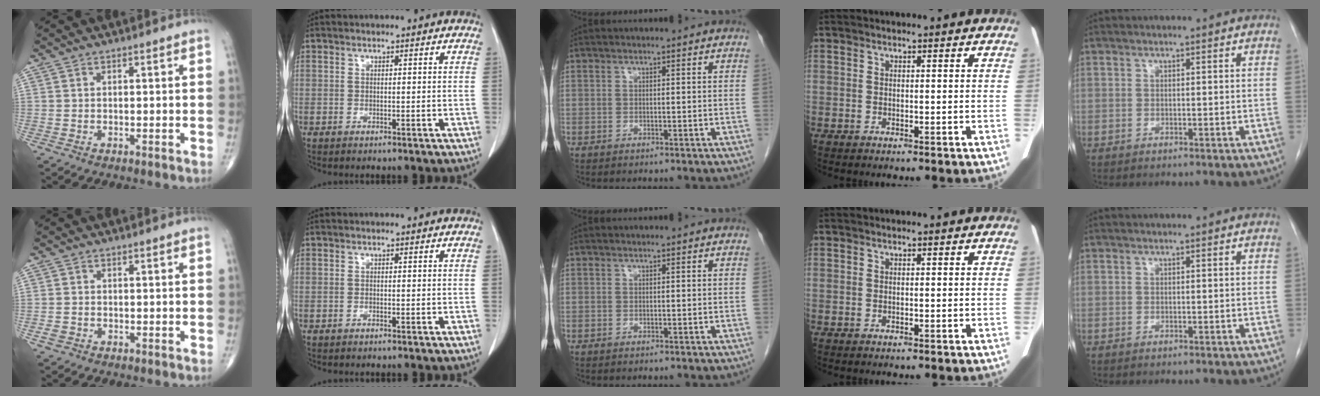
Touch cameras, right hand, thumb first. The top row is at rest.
{"thumb": {"total": 1.5, "force": [-0.8, 1.1, 0.6], "torque": [-0.012, 0.005, -0.015]}}